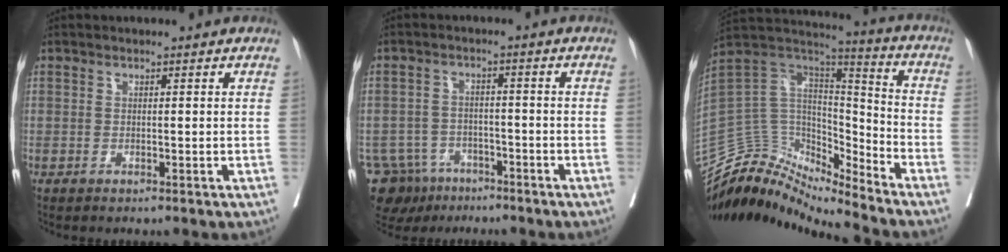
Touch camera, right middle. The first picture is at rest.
{"total": 7.9, "force": [-5.8, 5.2, 1.3], "torque": [-0.026, 0.004, -0.091]}
{"total": 15.0, "force": [-14.5, 3.4, 2.3], "torque": [-0.037, 0.101, -0.260]}